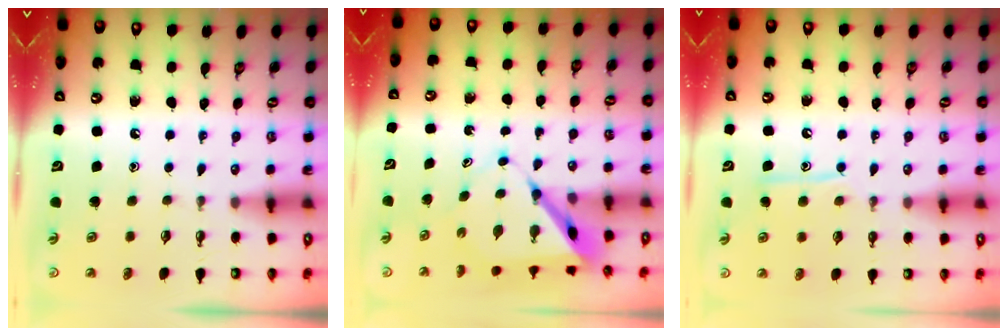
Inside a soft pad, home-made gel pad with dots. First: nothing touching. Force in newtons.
{"total": 7.4, "press": 7.4, "slide": 0.6}
{"total": 8.5, "press": 8.5, "slide": 0.6}